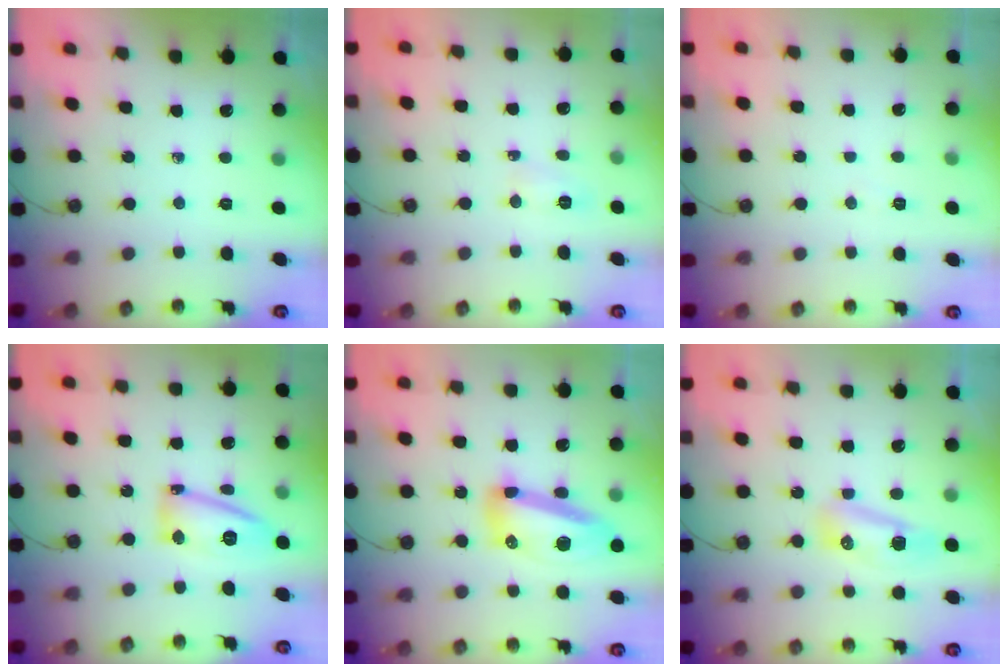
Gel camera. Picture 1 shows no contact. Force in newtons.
{"total": 4.7, "press": 4.4, "slide": 1.5}
{"total": 3.8, "press": 3.4, "slide": 1.7}
{"total": 12.7, "press": 12.6, "slide": 1.4}
{"total": 15.0, "press": 14.9, "slide": 1.4}
{"total": 8.3, "press": 8.1, "slide": 1.5}